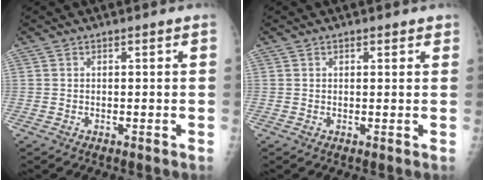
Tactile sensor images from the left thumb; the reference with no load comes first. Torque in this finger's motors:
{"motor_torque": [-0.21, 0.02, -0.54, -0.08, -0.03]}